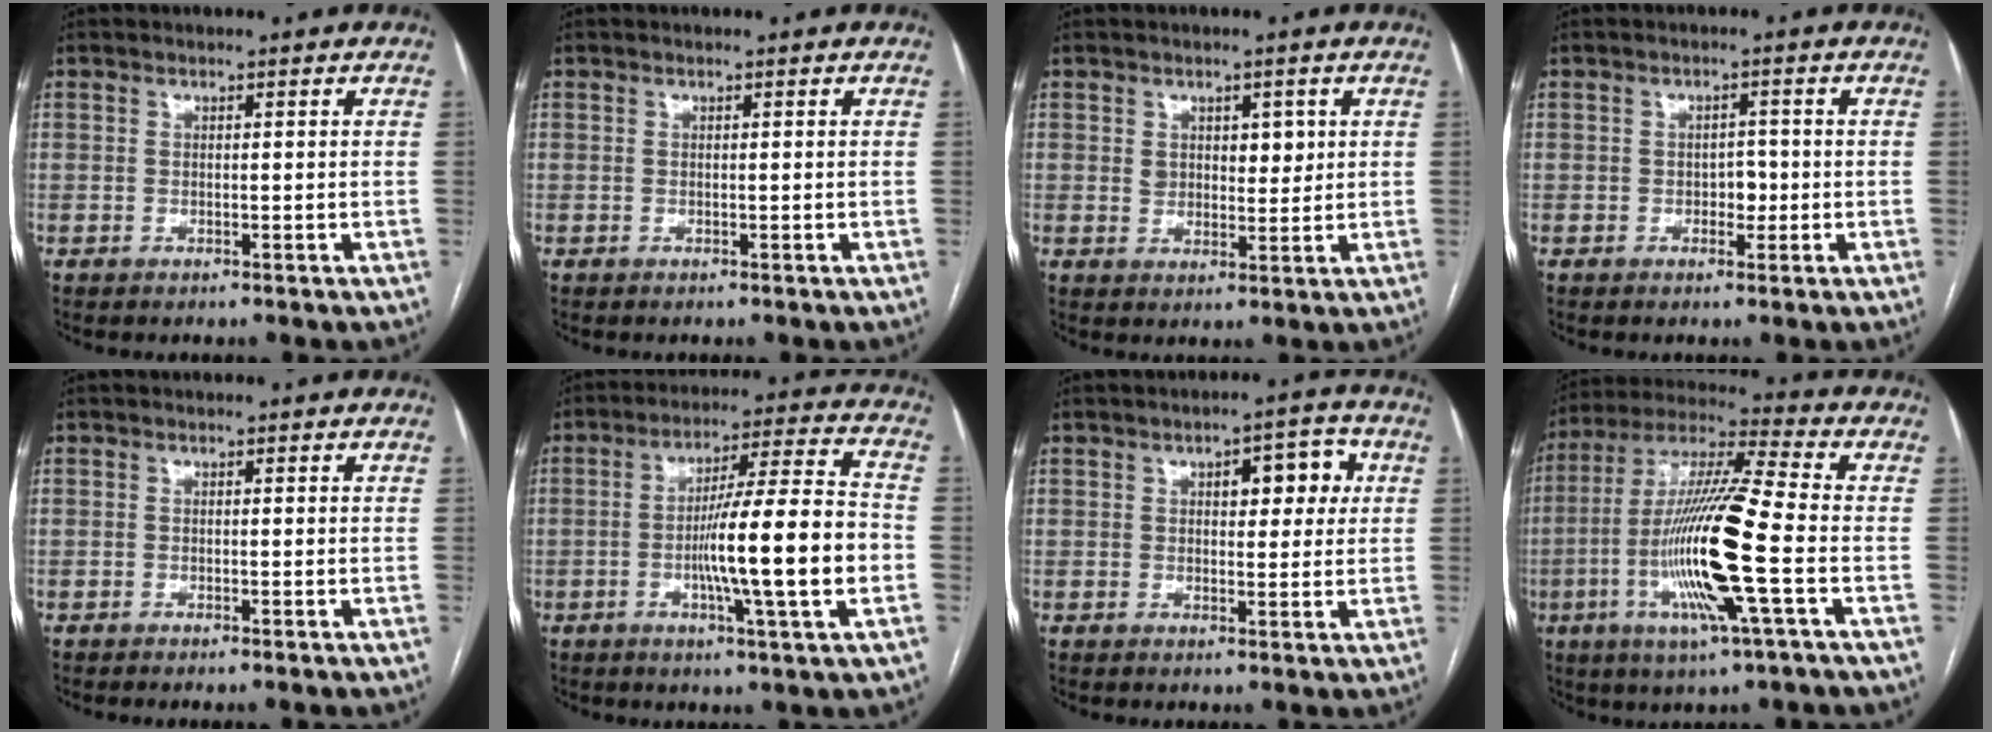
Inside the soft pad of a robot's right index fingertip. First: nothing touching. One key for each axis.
{"total": 0.0}
{"total": 4.2, "fx": 1.4, "fy": 2.8, "fz": 2.8, "tx": -0.037, "ty": 0.002, "tz": 0.027}
{"total": 2.3, "fx": -0.6, "fy": 1.4, "fz": 1.7, "tx": -0.018, "ty": 0.006, "tz": -0.007}
{"total": 0.5, "fx": -0.4, "fy": -0.2, "fz": 0.3, "tx": -0.007, "ty": 0.002, "tz": -0.009}
{"total": 15.6, "fx": -3.0, "fy": 0.0, "fz": 15.3, "tx": -0.247, "ty": 0.004, "tz": -0.052}
{"total": 6.3, "fx": 1.8, "fy": 2.6, "fz": 5.5, "tx": -0.067, "ty": 0.020, "tz": 0.024}
{"total": 17.8, "fx": -4.1, "fy": 0.3, "fz": 17.3, "tx": -0.349, "ty": -0.011, "tz": -0.086}